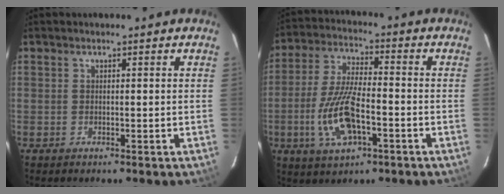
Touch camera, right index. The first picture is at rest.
{"total": 12.7, "force": [-4.2, 4.5, 11.1], "torque": [-0.234, -0.004, -0.076]}